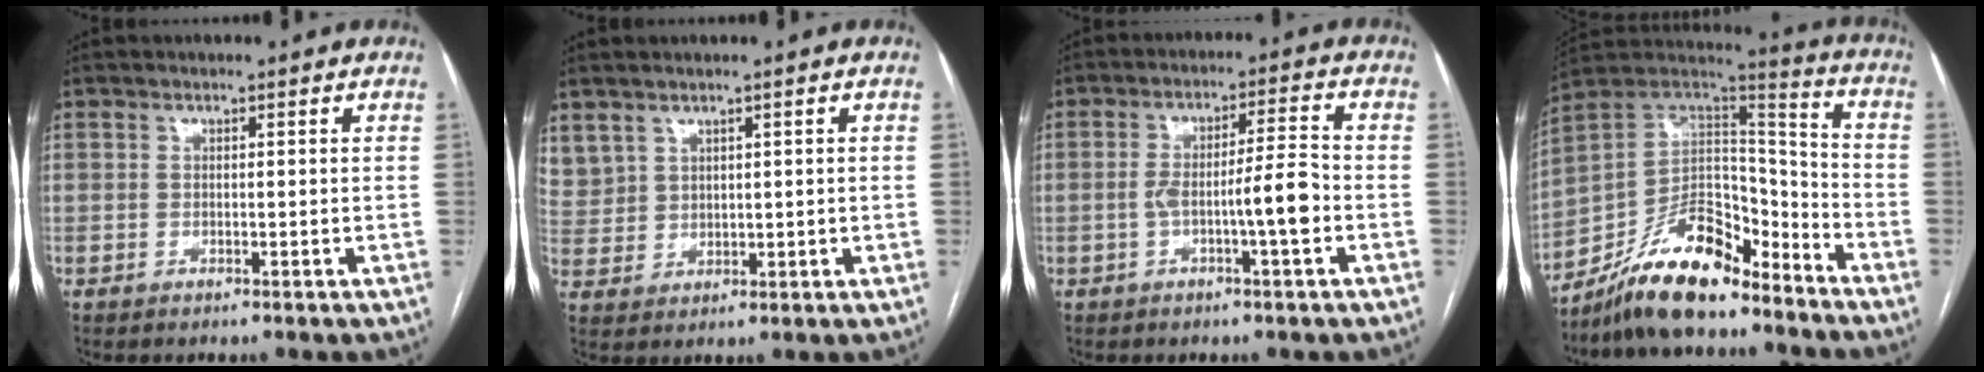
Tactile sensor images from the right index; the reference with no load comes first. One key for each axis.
{"total": 5.4, "fx": 3.6, "fy": 3.5, "fz": 1.8, "tx": -0.054, "ty": 0.013, "tz": 0.094}
{"total": 6.7, "fx": -2.1, "fy": 0.1, "fz": 6.4, "tx": -0.113, "ty": 0.015, "tz": -0.030}
{"total": 16.8, "fx": -12.8, "fy": 5.7, "fz": 9.2, "tx": -0.157, "ty": 0.035, "tz": -0.223}